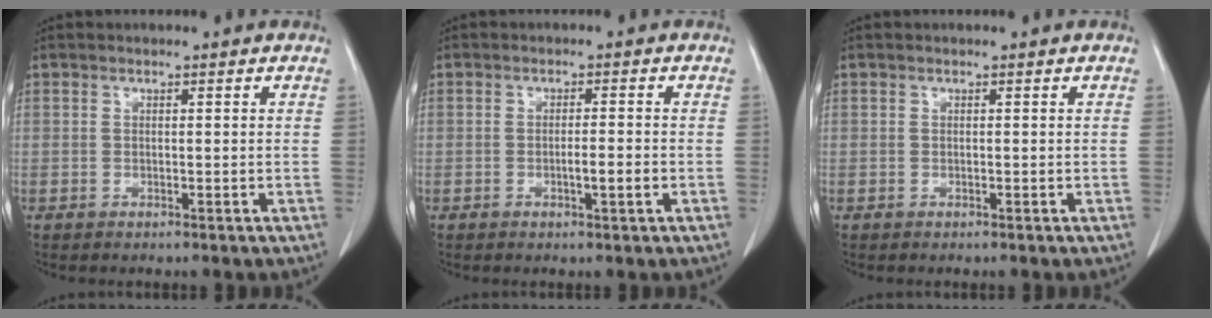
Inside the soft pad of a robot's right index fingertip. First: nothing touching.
{"total": 2.6, "force": [-0.8, 0.1, 2.5], "torque": [-0.042, -0.002, -0.013]}
{"total": 0.0}